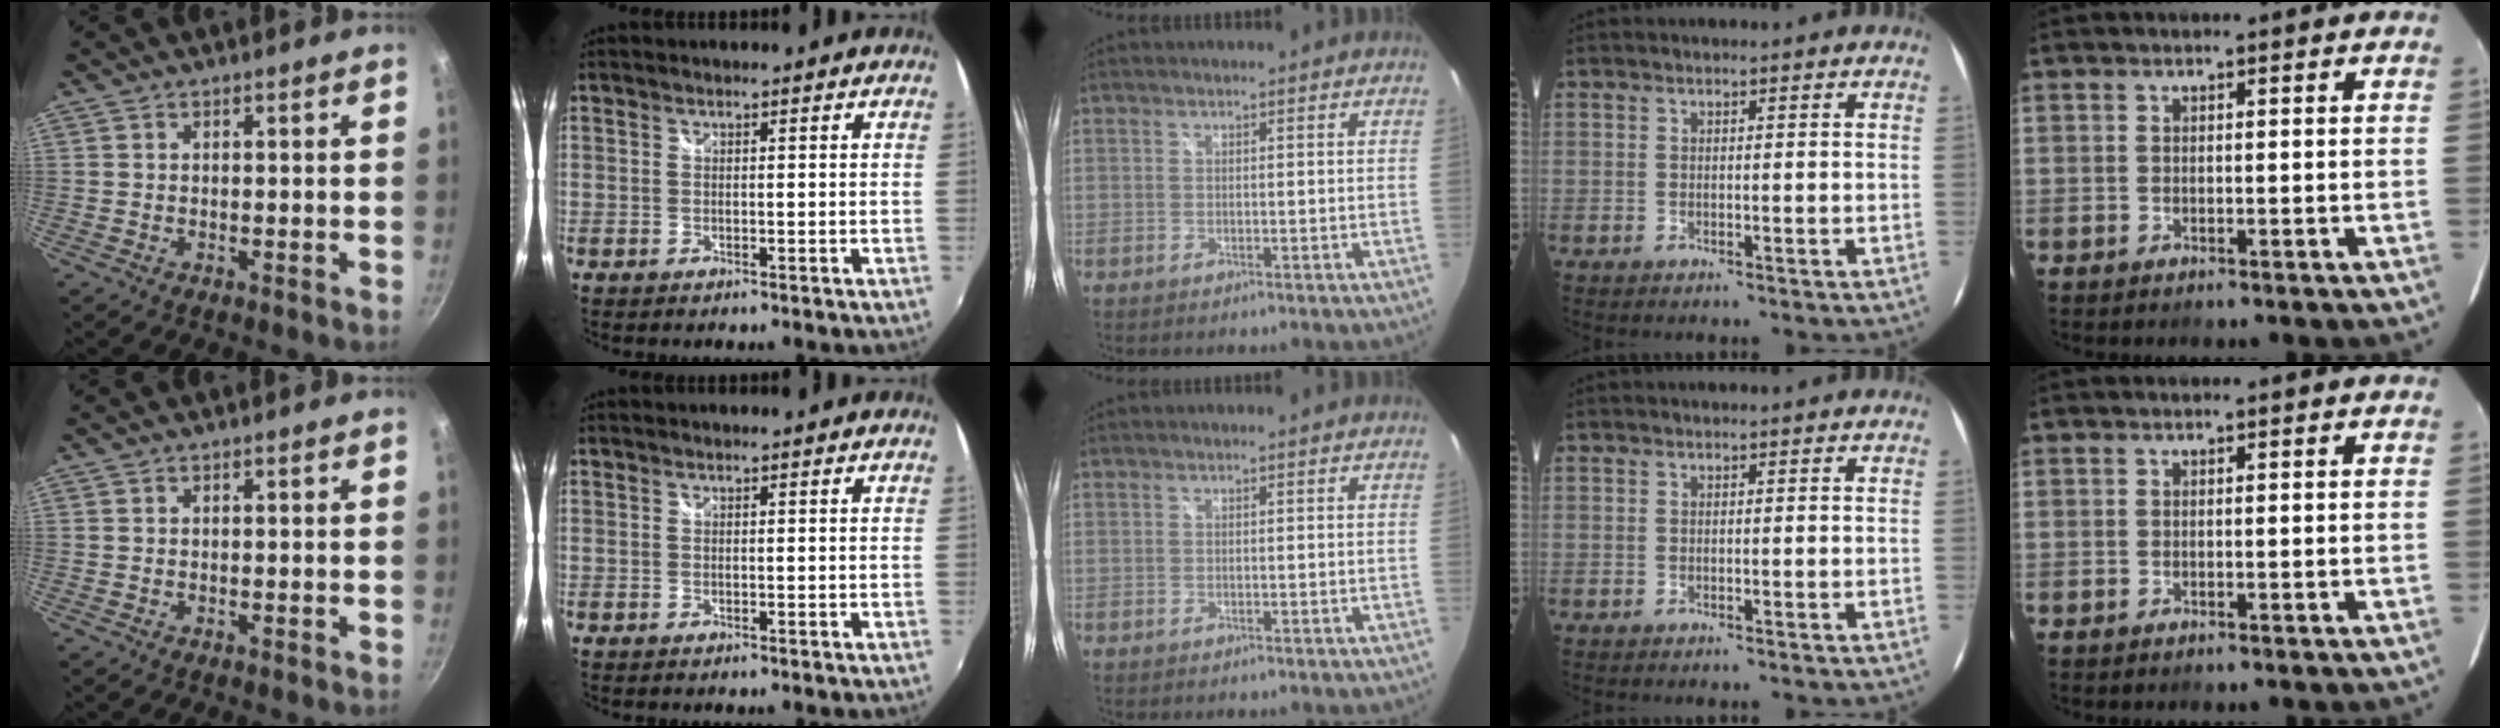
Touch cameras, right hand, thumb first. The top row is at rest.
{}